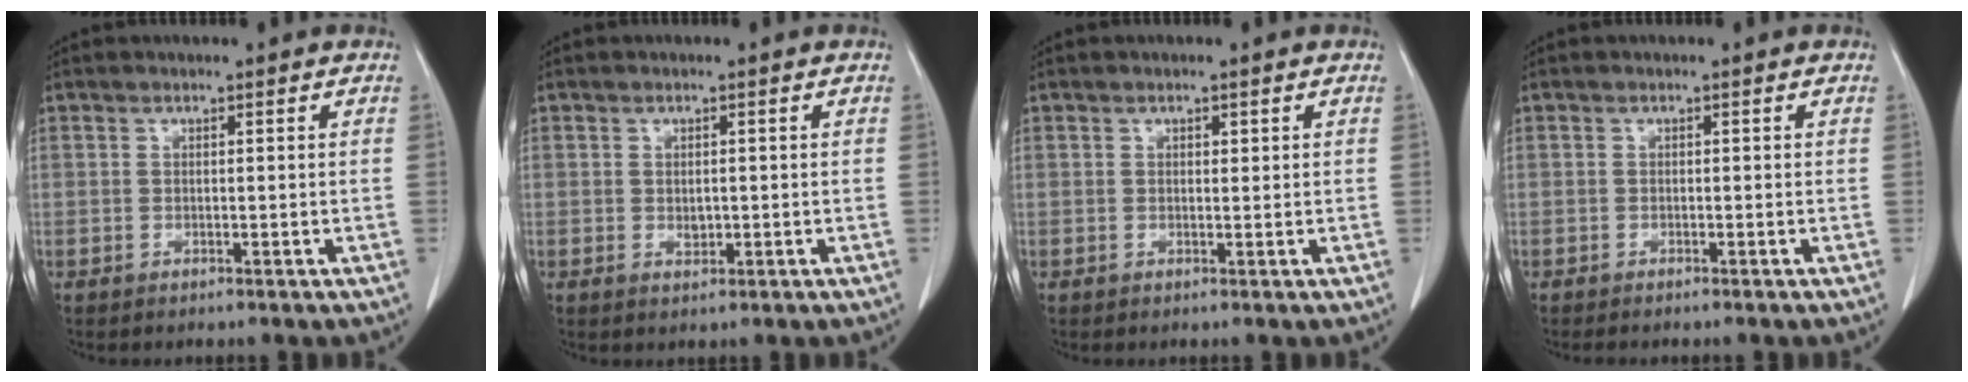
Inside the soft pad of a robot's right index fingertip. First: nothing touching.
{"total": 1.4, "force": [-0.1, 0.9, 1.1], "torque": [-0.018, -0.002, 0.003]}
{"total": 0.8, "force": [0.4, 0.5, 0.6], "torque": [-0.007, -0.002, 0.006]}
{"total": 1.7, "force": [-1.5, 0.1, 0.8], "torque": [-0.012, -0.002, -0.017]}